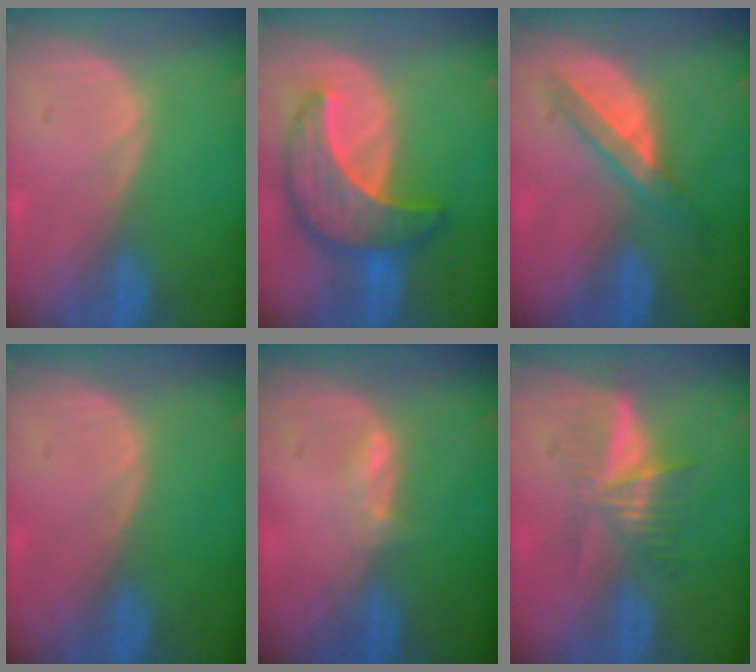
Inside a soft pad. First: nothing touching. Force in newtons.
{"total": 10.0, "press": 10.0, "slide": 0.8}
{"total": 5.9, "press": 5.4, "slide": 2.4}
{"total": 0.0}
{"total": 1.7, "press": 1.7, "slide": 0.6}
{"total": 6.2, "press": 5.4, "slide": 3.0}